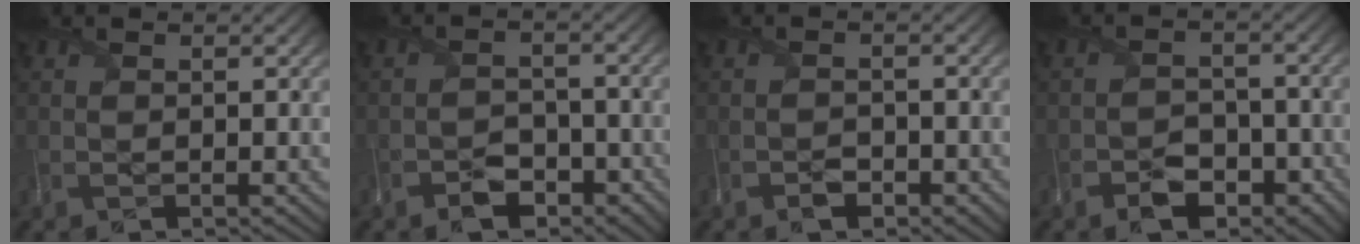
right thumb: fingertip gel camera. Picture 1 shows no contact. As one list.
[{"total": 4.3, "force": [-2.8, 2.6, 2.0], "torque": [-0.032, -0.006, -0.054]}, {"total": 2.1, "force": [-1.5, 1.1, 1.0], "torque": [-0.017, -0.001, -0.028]}, {"total": 4.9, "force": [-3.0, 2.9, 2.4], "torque": [-0.038, -0.007, -0.058]}]